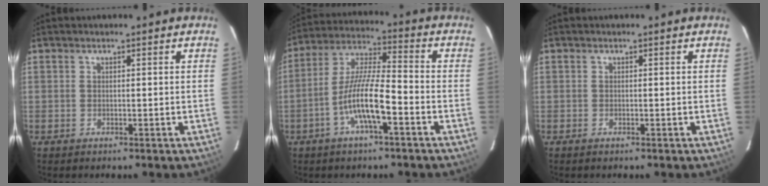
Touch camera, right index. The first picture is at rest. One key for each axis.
{"total": 10.7, "fx": -4.7, "fy": 1.7, "fz": 9.5, "tx": -0.196, "ty": 0.003, "tz": -0.090}
{"total": 0.0}